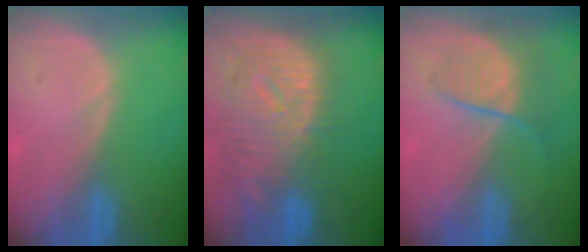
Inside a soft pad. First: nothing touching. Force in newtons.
{"total": 12.3, "press": 10.6, "slide": 6.1}
{"total": 6.5, "press": 6.0, "slide": 2.3}